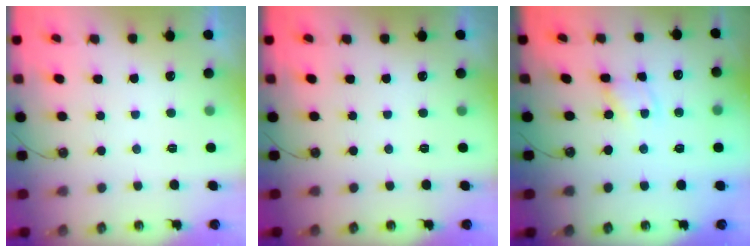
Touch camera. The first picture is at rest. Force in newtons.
{"total": 0.0}
{"total": 1.1, "press": 1.1, "slide": 0.2}